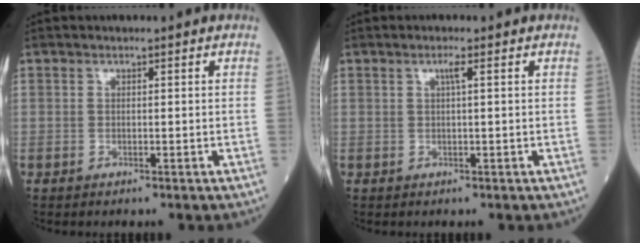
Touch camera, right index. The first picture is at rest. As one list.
[{"total": 1.2, "force": [0.4, -0.2, 1.1], "torque": [-0.022, 0.001, 0.006]}]